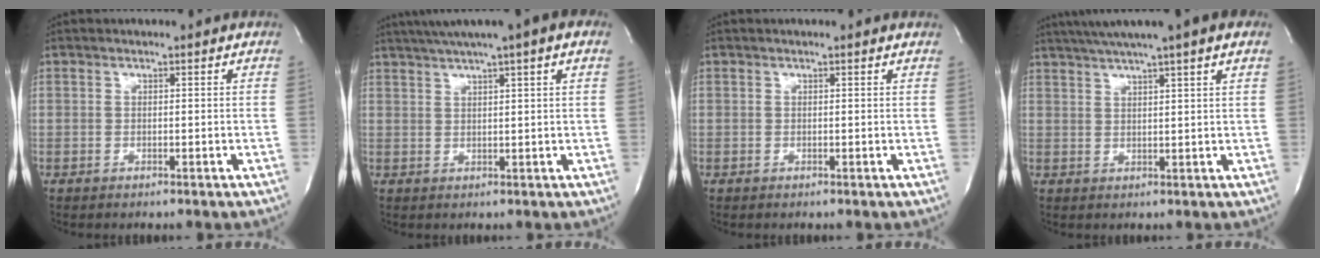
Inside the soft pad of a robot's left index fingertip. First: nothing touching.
{"total": 10.1, "force": [6.8, 0.2, 7.4], "torque": [-0.123, 0.039, 0.092]}
{"total": 0.8, "force": [0.8, 0.0, 0.3], "torque": [-0.011, 0.004, 0.005]}
{"total": 11.1, "force": [8.3, -0.2, 7.4], "torque": [-0.124, 0.037, 0.109]}